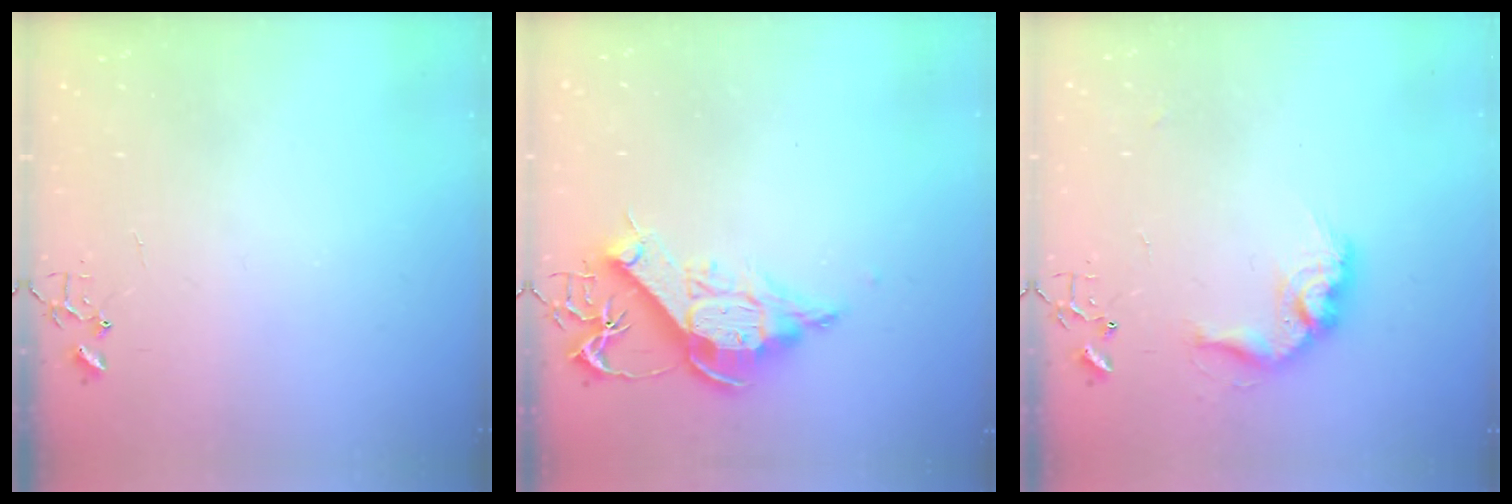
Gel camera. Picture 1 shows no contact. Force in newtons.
{"total": 12.4, "press": 12.3, "slide": 1.8}
{"total": 13.4, "press": 13.4, "slide": 0.7}